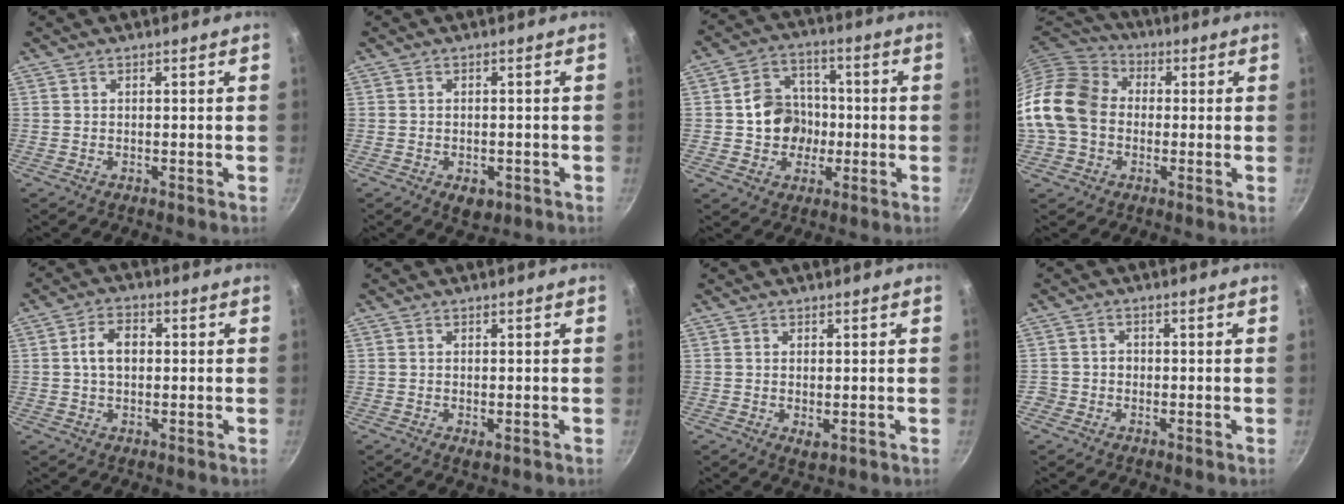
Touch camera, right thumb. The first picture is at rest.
{"total": 3.9, "force": [-1.6, 2.4, 2.6], "torque": [-0.029, 0.005, -0.013]}
{"total": 10.5, "force": [-0.9, 9.2, 5.0], "torque": [-0.047, 0.025, -0.020]}
{"total": 16.2, "force": [-0.3, 12.9, 9.8], "torque": [-0.172, 0.036, -0.019]}
{"total": 5.9, "force": [0.5, 4.0, 4.3], "torque": [-0.060, 0.014, 0.003]}
{"total": 1.4, "force": [-0.3, 0.6, 1.2], "torque": [-0.021, -0.005, -0.004]}
{"total": 2.2, "force": [-0.1, 1.1, 2.0], "torque": [-0.032, -0.009, 0.000]}
{"total": 2.1, "force": [-0.7, 1.9, 0.5], "torque": [0.005, 0.008, -0.013]}